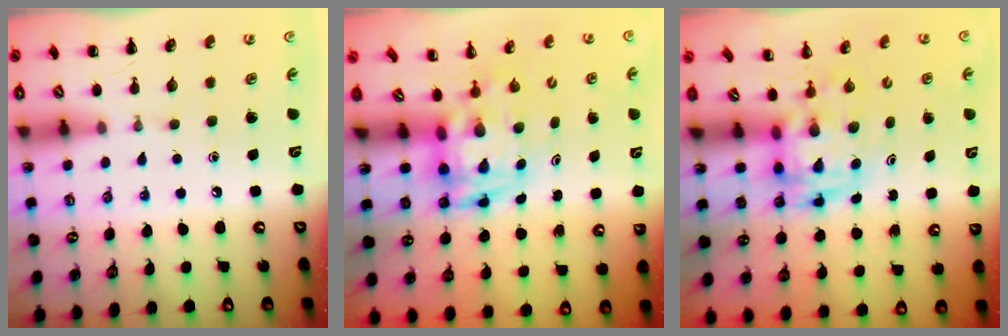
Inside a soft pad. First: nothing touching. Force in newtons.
{"total": 4.0, "press": 3.9, "slide": 0.8}
{"total": 3.0, "press": 3.0, "slide": 0.6}